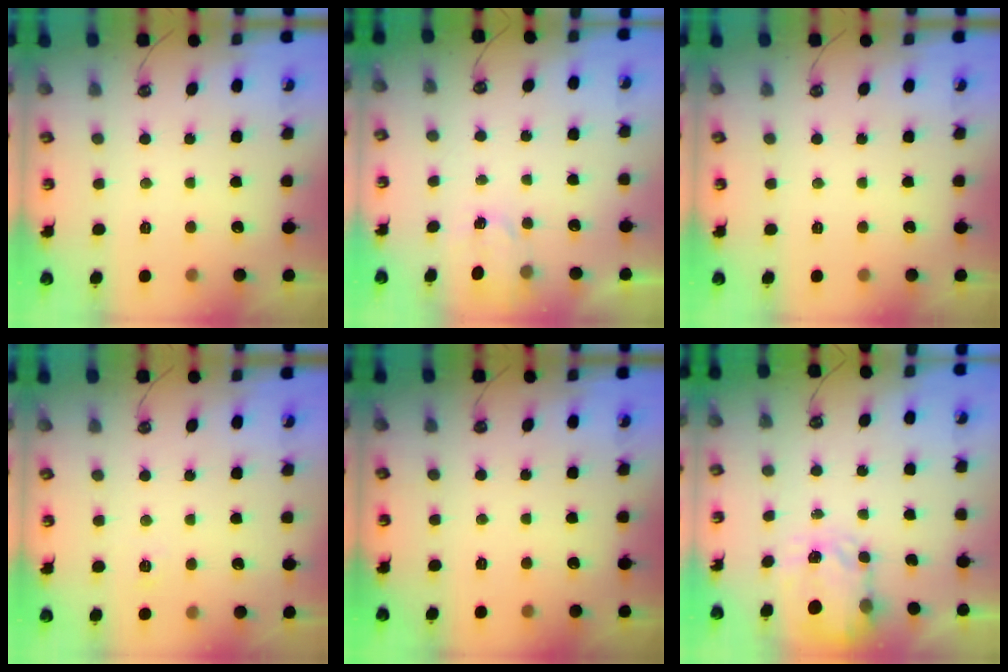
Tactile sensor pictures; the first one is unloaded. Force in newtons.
{"total": 1.8, "press": 1.7, "slide": 0.3}
{"total": 0.0}
{"total": 2.6, "press": 2.6, "slide": 0.2}
{"total": 0.0}
{"total": 3.8, "press": 3.8, "slide": 0.6}